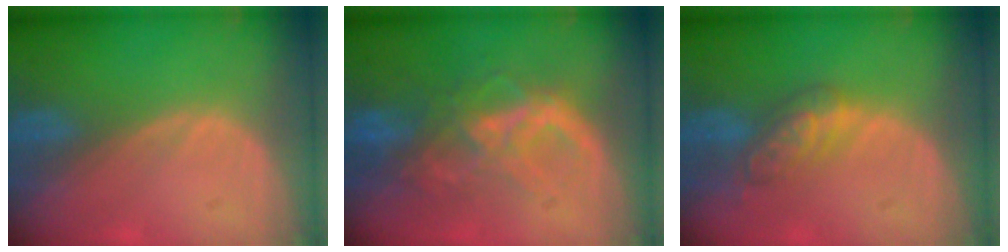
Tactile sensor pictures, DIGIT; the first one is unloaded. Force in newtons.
{"total": 8.8, "press": 7.6, "slide": 4.4}
{"total": 5.2, "press": 5.1, "slide": 1.0}